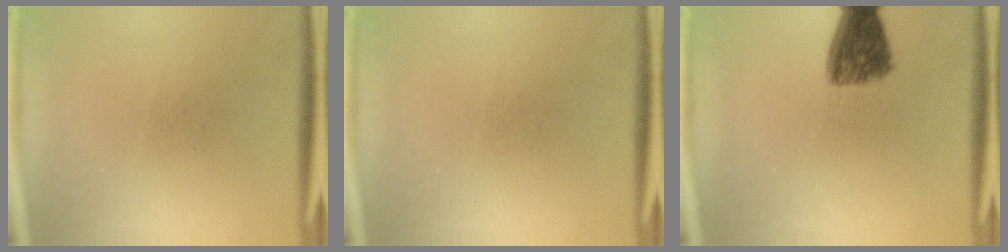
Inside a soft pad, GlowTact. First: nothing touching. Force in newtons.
{"total": 0.0}
{"total": 7.8}